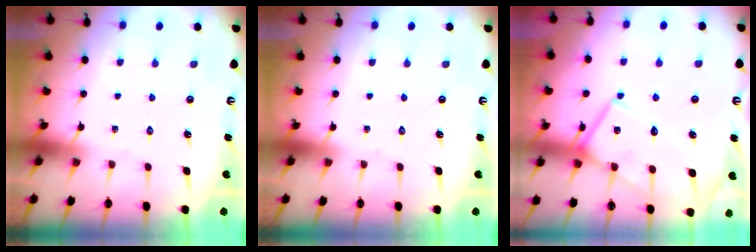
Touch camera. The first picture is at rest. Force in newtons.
{"total": 0.0}
{"total": 17.0, "press": 16.9, "slide": 1.6}